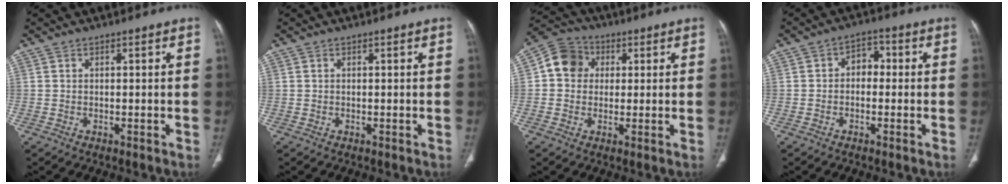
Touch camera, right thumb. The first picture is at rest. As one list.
[{"total": 0.0}, {"total": 8.0, "force": [1.4, 7.0, 3.5], "torque": [-0.044, 0.013, 0.012]}, {"total": 4.1, "force": [-0.2, 3.0, 2.8], "torque": [-0.022, 0.019, -0.014]}]